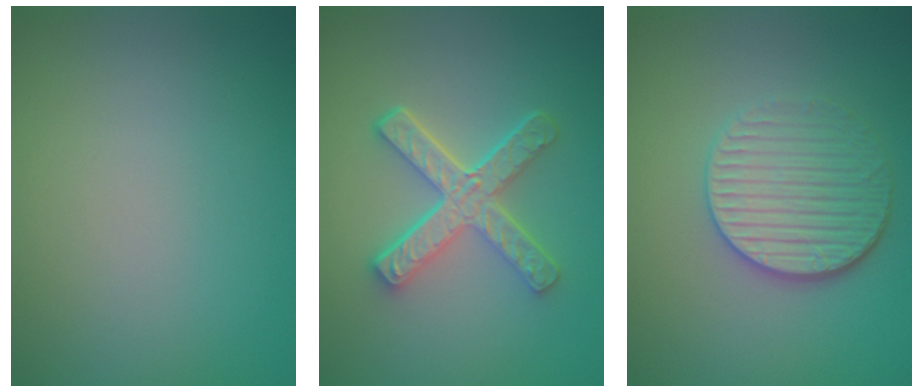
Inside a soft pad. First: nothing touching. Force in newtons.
{"total": 5.0, "press": 3.8, "slide": 3.3}
{"total": 4.0, "press": 3.4, "slide": 2.0}